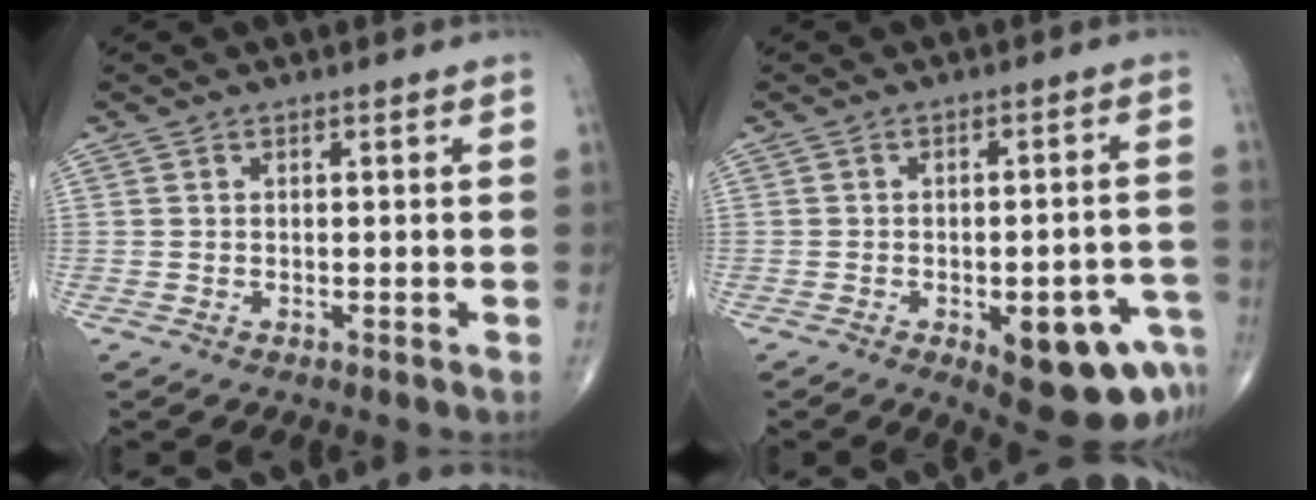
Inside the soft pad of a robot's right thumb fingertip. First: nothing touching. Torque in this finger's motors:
{"motor_torque": [1.59, 1.42, 0.51, -0.71, 0.26]}